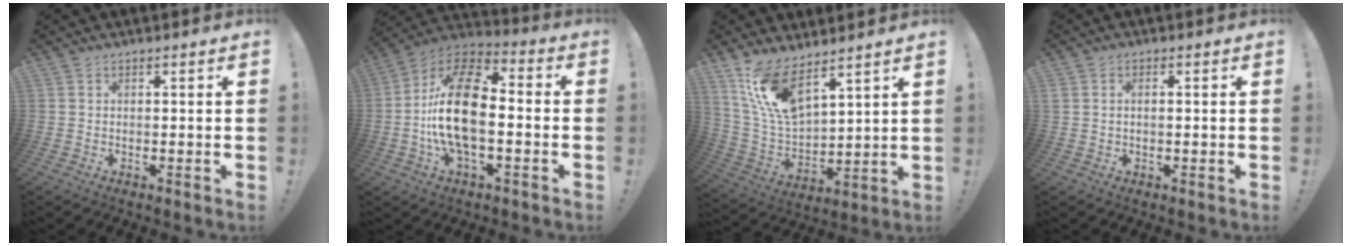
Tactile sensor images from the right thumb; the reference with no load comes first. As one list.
[{"total": 19.6, "force": [-2.4, 9.9, 16.7], "torque": [-0.309, 0.021, -0.040]}, {"total": 14.3, "force": [10.1, 5.5, 8.5], "torque": [-0.182, -0.060, 0.190]}, {"total": 1.4, "force": [0.1, 0.9, 1.1], "torque": [-0.022, 0.004, 0.002]}]